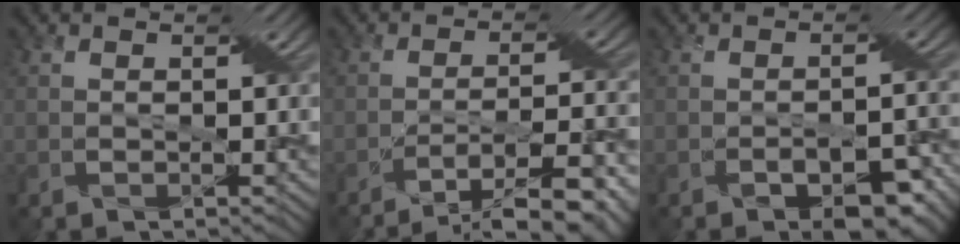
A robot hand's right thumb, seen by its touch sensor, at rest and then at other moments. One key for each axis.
{"total": 10.4, "fx": -7.1, "fy": 1.8, "fz": 7.3, "tx": -0.118, "ty": 0.004, "tz": -0.108}
{"total": 6.4, "fx": -4.0, "fy": 2.9, "fz": 4.1, "tx": -0.052, "ty": -0.013, "tz": -0.059}